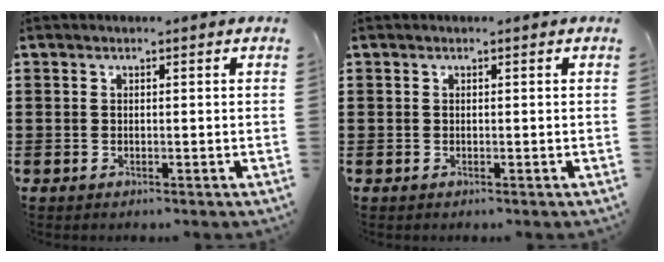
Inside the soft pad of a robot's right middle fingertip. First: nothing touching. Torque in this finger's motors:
{"motor_torque": [-0.10, -0.12, -0.03, 0.01]}